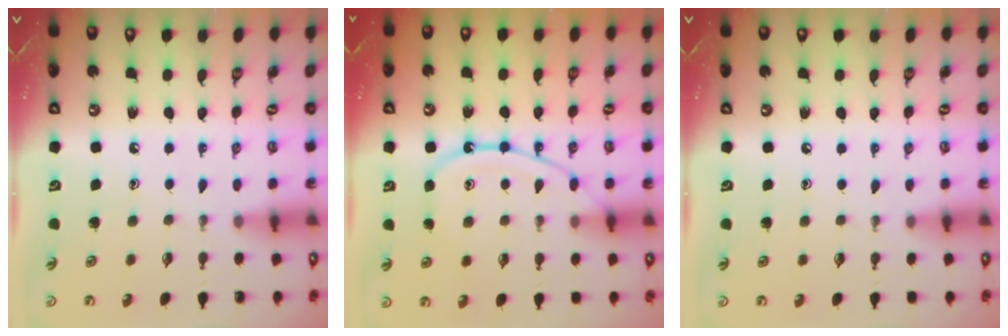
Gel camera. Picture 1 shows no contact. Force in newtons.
{"total": 11.6, "press": 11.6, "slide": 1.2}
{"total": 2.5, "press": 2.4, "slide": 0.4}